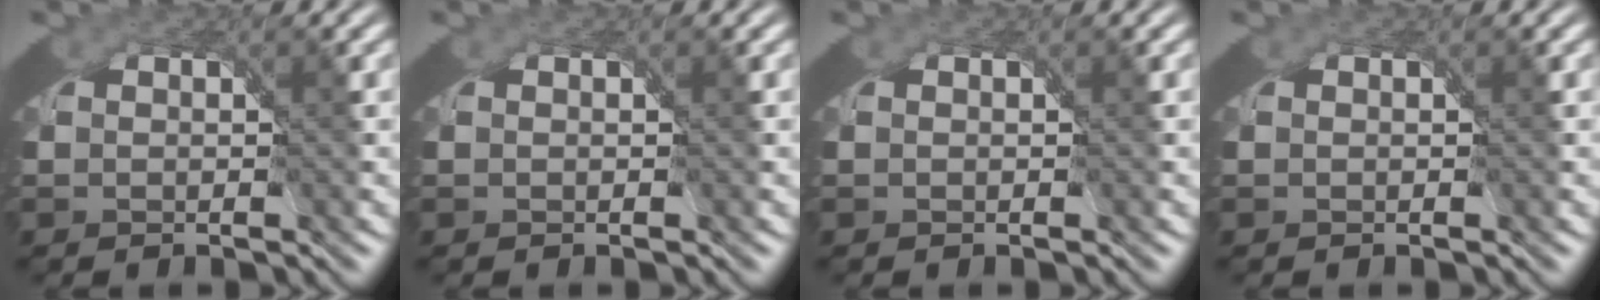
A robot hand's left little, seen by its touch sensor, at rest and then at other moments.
{"total": 0.0}
{"total": 0.0}
{"total": 0.0}